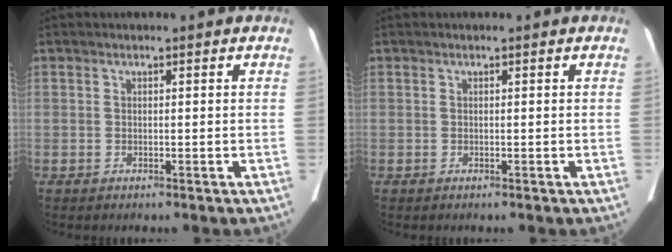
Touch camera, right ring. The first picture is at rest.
{"total": 0.0}